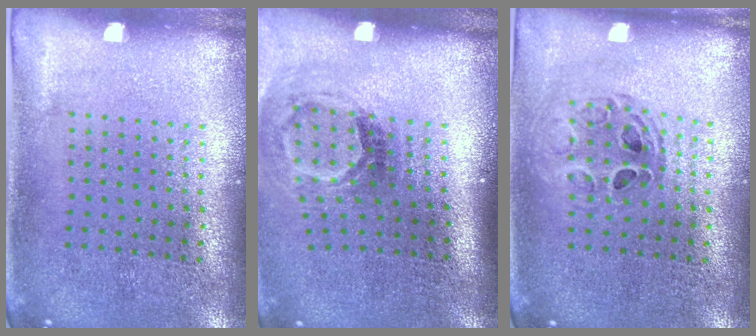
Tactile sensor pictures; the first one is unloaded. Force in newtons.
{"total": 1.9, "press": 1.2, "slide": 1.5}
{"total": 0.8, "press": 0.8, "slide": 0.0}